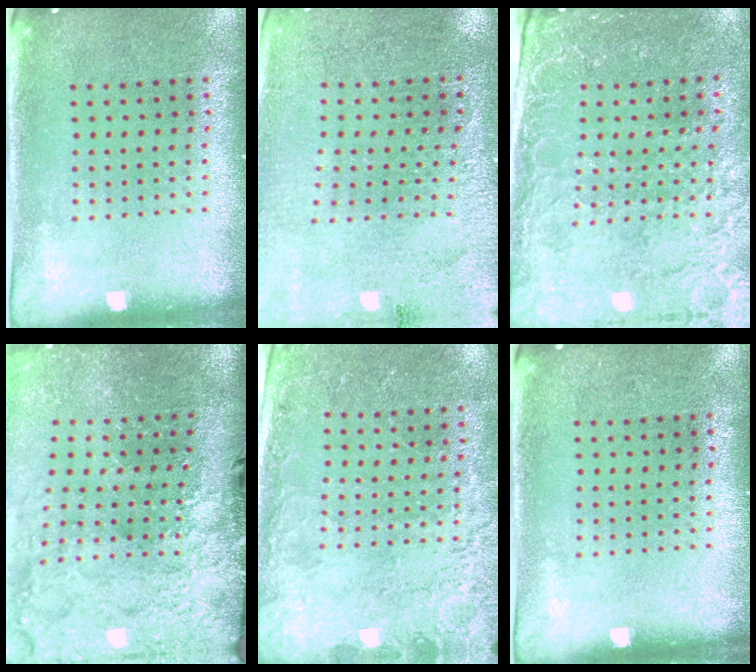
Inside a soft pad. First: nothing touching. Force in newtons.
{"total": 2.8, "press": 2.8, "slide": 0.2}
{"total": 2.9, "press": 2.8, "slide": 0.8}
{"total": 4.7, "press": 3.6, "slide": 2.9}
{"total": 2.5, "press": 2.4, "slide": 0.9}
{"total": 0.0}